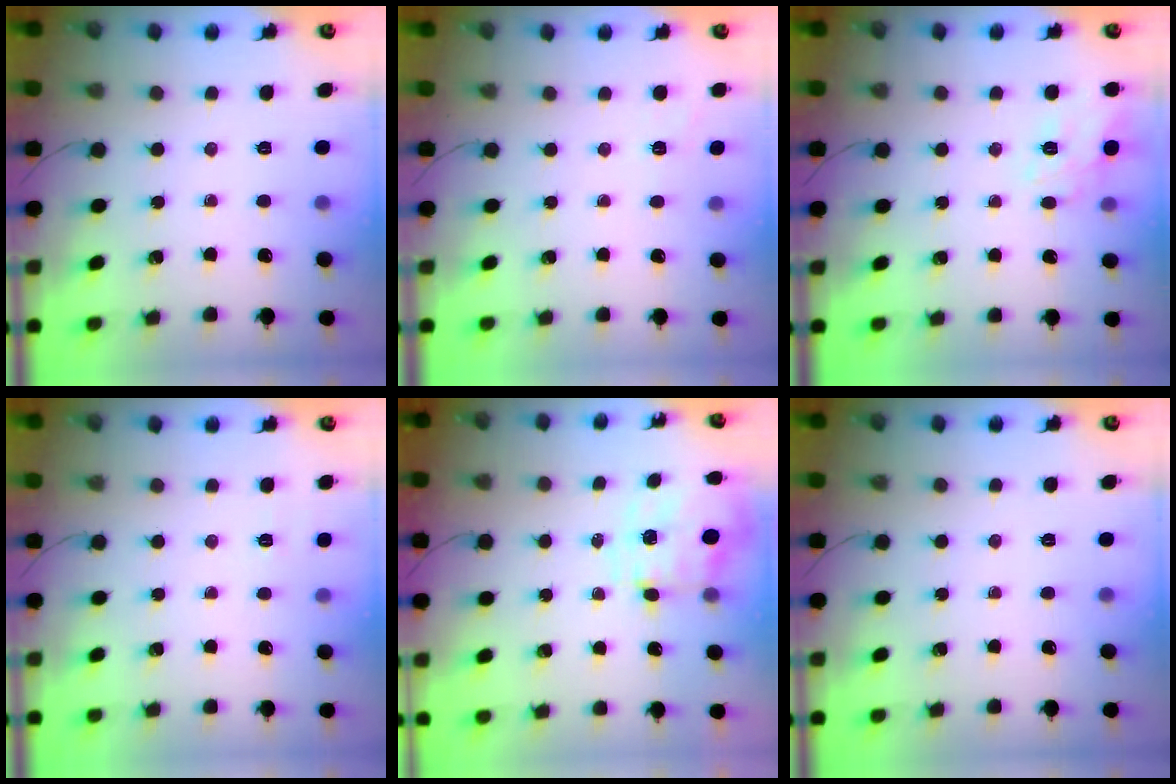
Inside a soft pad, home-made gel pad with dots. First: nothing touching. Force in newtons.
{"total": 2.0, "press": 1.2, "slide": 1.6}
{"total": 13.2, "press": 13.2, "slide": 0.5}
{"total": 6.1, "press": 5.8, "slide": 1.8}
{"total": 3.4, "press": 3.2, "slide": 1.1}
{"total": 0.0}